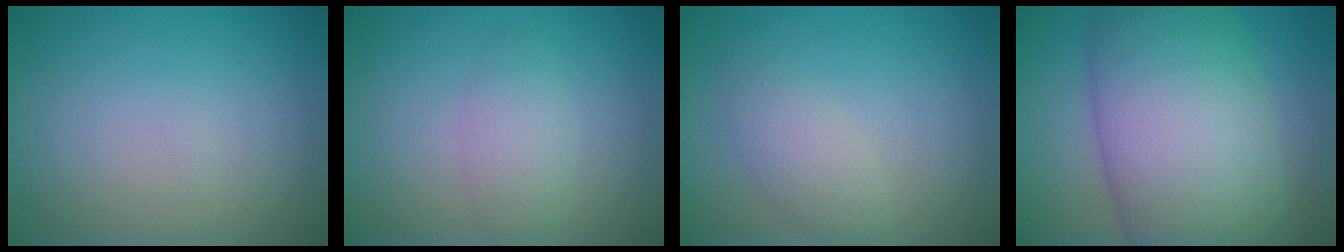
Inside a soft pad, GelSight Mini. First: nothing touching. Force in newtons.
{"total": 2.3, "press": 2.3, "slide": 0.1}
{"total": 2.1, "press": 2.1, "slide": 0.0}
{"total": 13.7, "press": 13.7, "slide": 0.3}